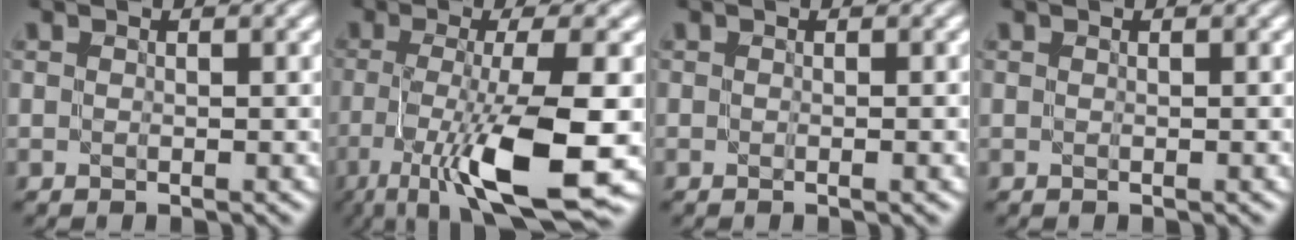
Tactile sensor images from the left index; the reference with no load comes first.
{"total": 10.9, "force": [-4.1, 2.5, 9.8], "torque": [-0.171, -0.016, -0.074]}
{"total": 1.0, "force": [-0.2, 0.2, 0.9], "torque": [-0.009, -0.003, -0.004]}
{"total": 0.0}